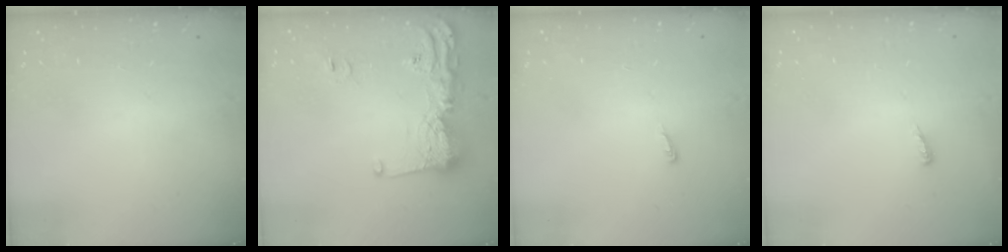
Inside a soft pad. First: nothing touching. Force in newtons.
{"total": 16.1, "press": 16.1, "slide": 1.2}
{"total": 3.3, "press": 3.3, "slide": 0.8}
{"total": 4.9, "press": 4.9, "slide": 0.5}